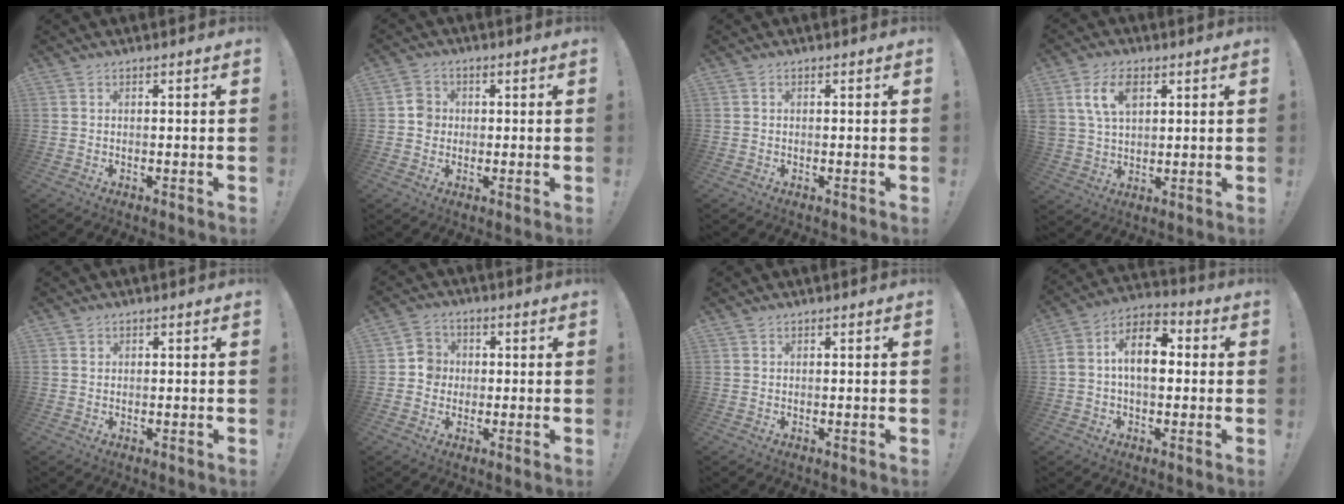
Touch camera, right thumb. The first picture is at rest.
{"total": 5.0, "force": [-0.2, 4.6, 2.0], "torque": [-0.019, 0.010, -0.003]}
{"total": 0.0}
{"total": 9.9, "force": [4.2, 6.3, 6.4], "torque": [-0.121, 0.002, 0.079]}
{"total": 0.9, "force": [0.5, 0.7, 0.0], "torque": [0.005, -0.001, 0.008]}
{"total": 6.0, "force": [-0.5, 5.7, 1.8], "torque": [-0.020, 0.012, -0.009]}
{"total": 0.6, "force": [0.6, 0.1, 0.1], "torque": [0.002, -0.004, 0.011]}
{"total": 12.0, "force": [1.3, 7.5, 9.2], "torque": [-0.157, 0.015, 0.024]}